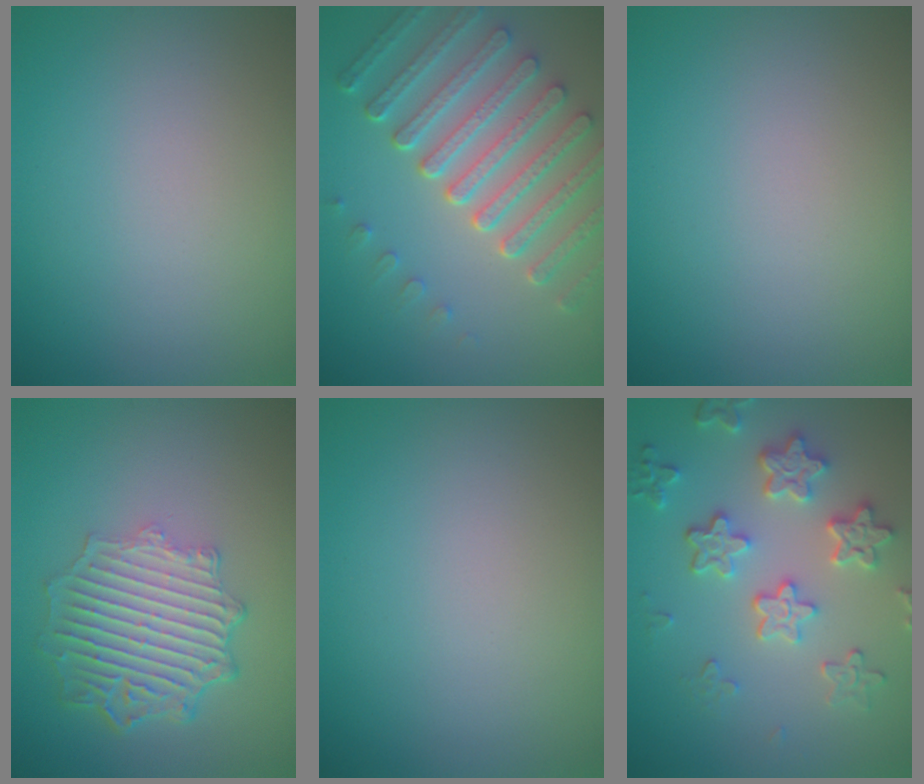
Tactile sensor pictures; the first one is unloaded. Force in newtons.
{"total": 7.1, "press": 5.3, "slide": 4.8}
{"total": 0.0}
{"total": 6.3, "press": 4.7, "slide": 4.2}
{"total": 0.0}
{"total": 4.4, "press": 4.1, "slide": 1.6}